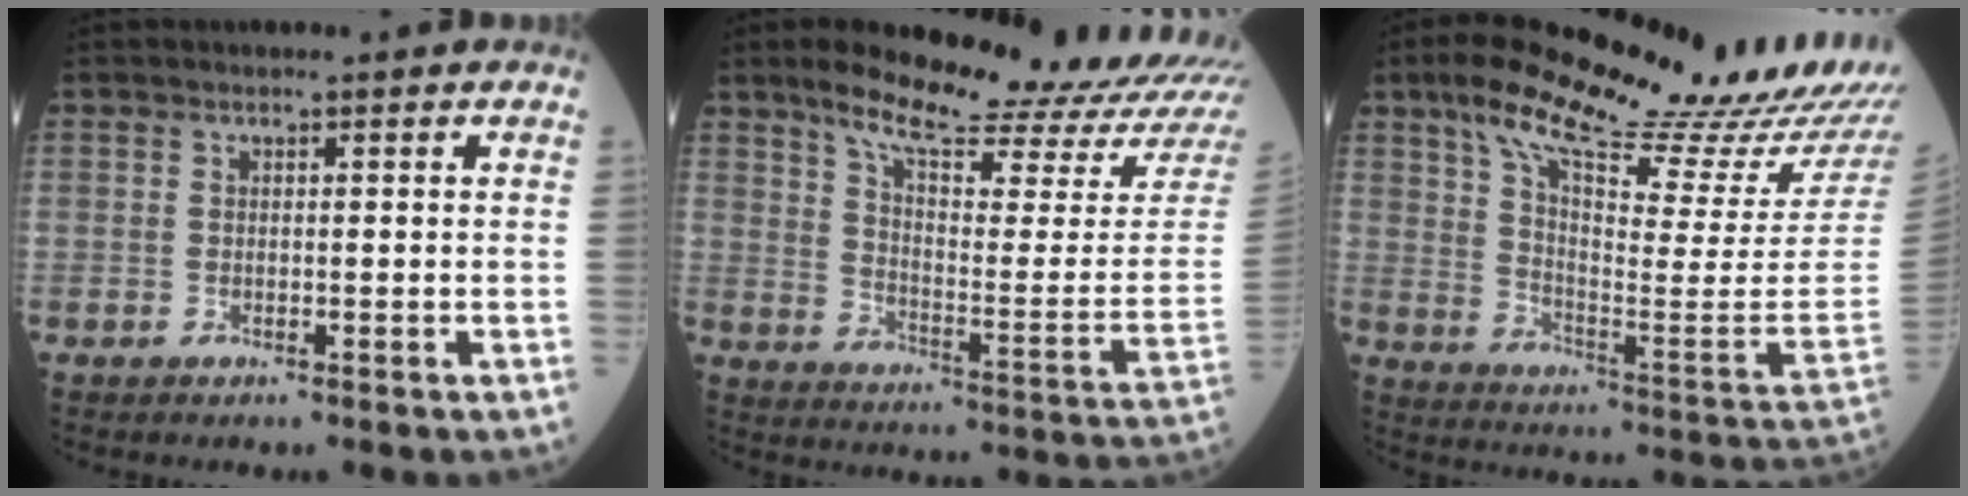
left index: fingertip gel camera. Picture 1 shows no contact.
{"total": 21.2, "force": [18.5, 1.3, 10.5], "torque": [-0.161, -0.072, 0.244]}
{"total": 27.5, "force": [22.2, 3.1, 15.9], "torque": [-0.260, -0.046, 0.303]}